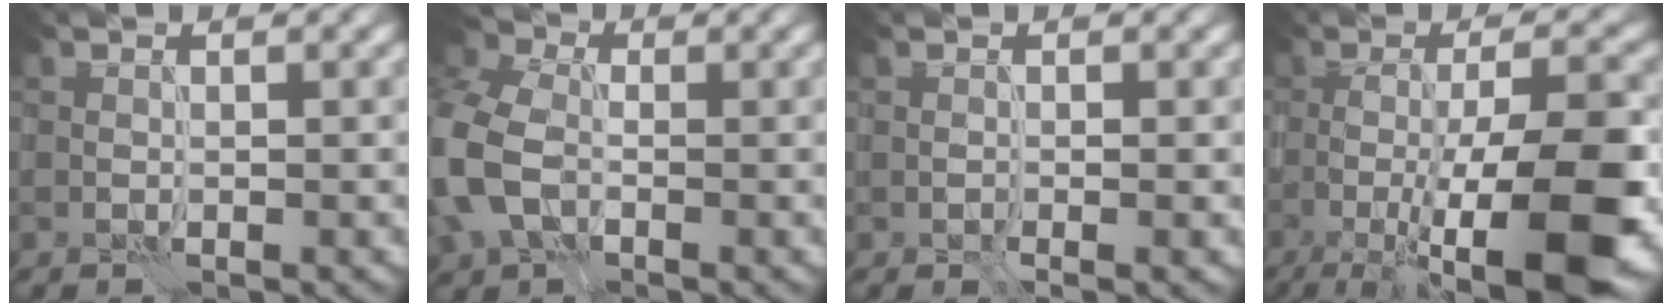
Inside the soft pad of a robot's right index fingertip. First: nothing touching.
{"total": 9.7, "force": [-1.7, 6.9, 6.6], "torque": [-0.191, -0.009, -0.044]}
{"total": 0.8, "force": [-0.2, 0.1, 0.7], "torque": [-0.010, -0.001, -0.005]}
{"total": 13.5, "force": [-3.9, 3.8, 12.3], "torque": [-0.181, 0.000, -0.059]}